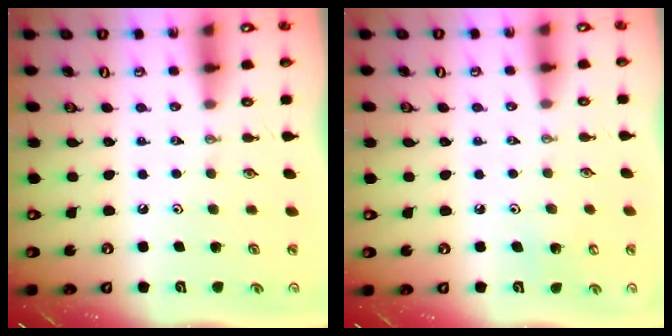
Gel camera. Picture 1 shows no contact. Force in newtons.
{"total": 3.7, "press": 3.7, "slide": 0.3}